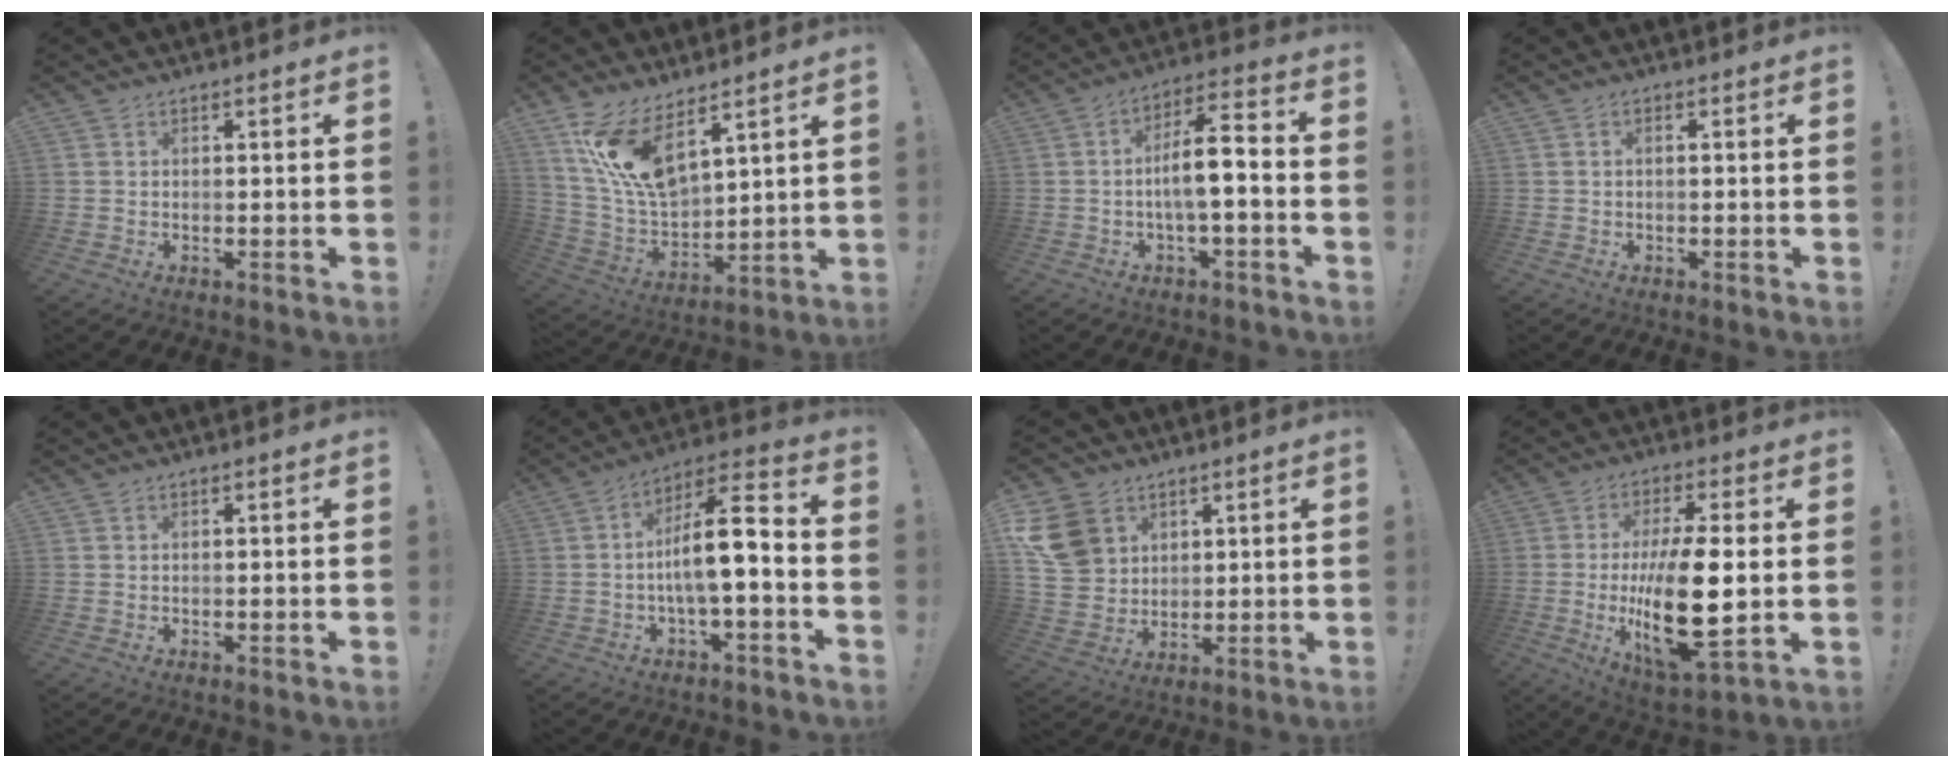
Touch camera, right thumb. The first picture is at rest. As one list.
[{"total": 14.9, "force": [9.8, 6.1, 9.4], "torque": [-0.189, -0.070, 0.181]}, {"total": 10.7, "force": [-1.6, 2.6, 10.2], "torque": [-0.174, 0.010, -0.033]}, {"total": 0.8, "force": [-0.3, 0.1, 0.7], "torque": [-0.014, 0.002, -0.005]}, {"total": 0.0}, {"total": 13.9, "force": [-2.3, 3.9, 13.1], "torque": [-0.206, 0.012, -0.043]}, {"total": 14.1, "force": [5.5, 11.3, 6.4], "torque": [-0.113, -0.017, 0.115]}, {"total": 20.1, "force": [-1.7, 6.5, 18.9], "torque": [-0.349, -0.018, -0.025]}]